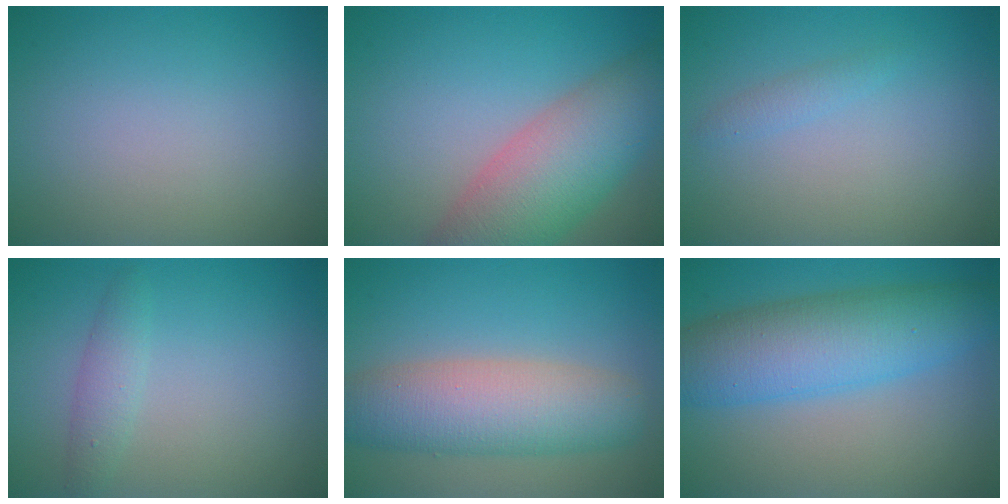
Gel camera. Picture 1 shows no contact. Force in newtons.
{"total": 8.3, "press": 8.3, "slide": 0.4}
{"total": 1.0, "press": 1.0, "slide": 0.0}
{"total": 1.7, "press": 1.7, "slide": 0.1}
{"total": 7.1, "press": 7.1, "slide": 0.1}
{"total": 8.1, "press": 8.1, "slide": 0.1}